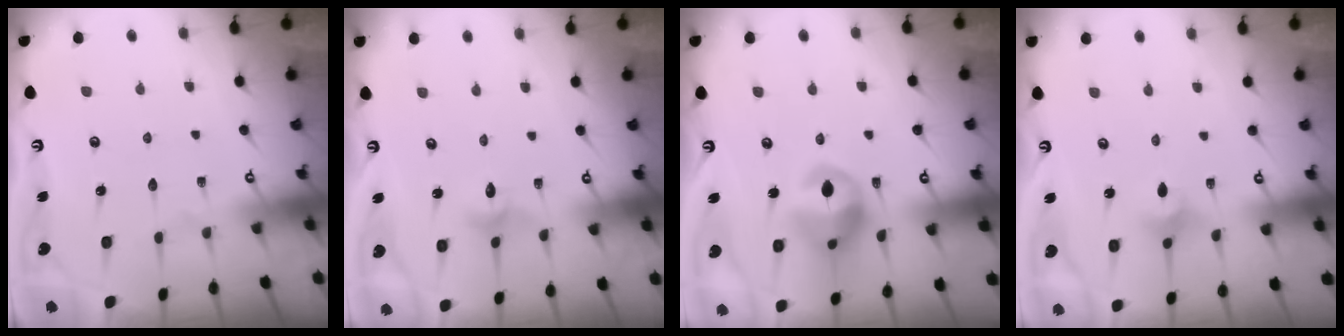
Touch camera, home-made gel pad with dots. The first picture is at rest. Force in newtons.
{"total": 2.8, "press": 2.8, "slide": 0.3}
{"total": 14.1, "press": 14.0, "slide": 1.6}
{"total": 3.2, "press": 3.2, "slide": 0.8}